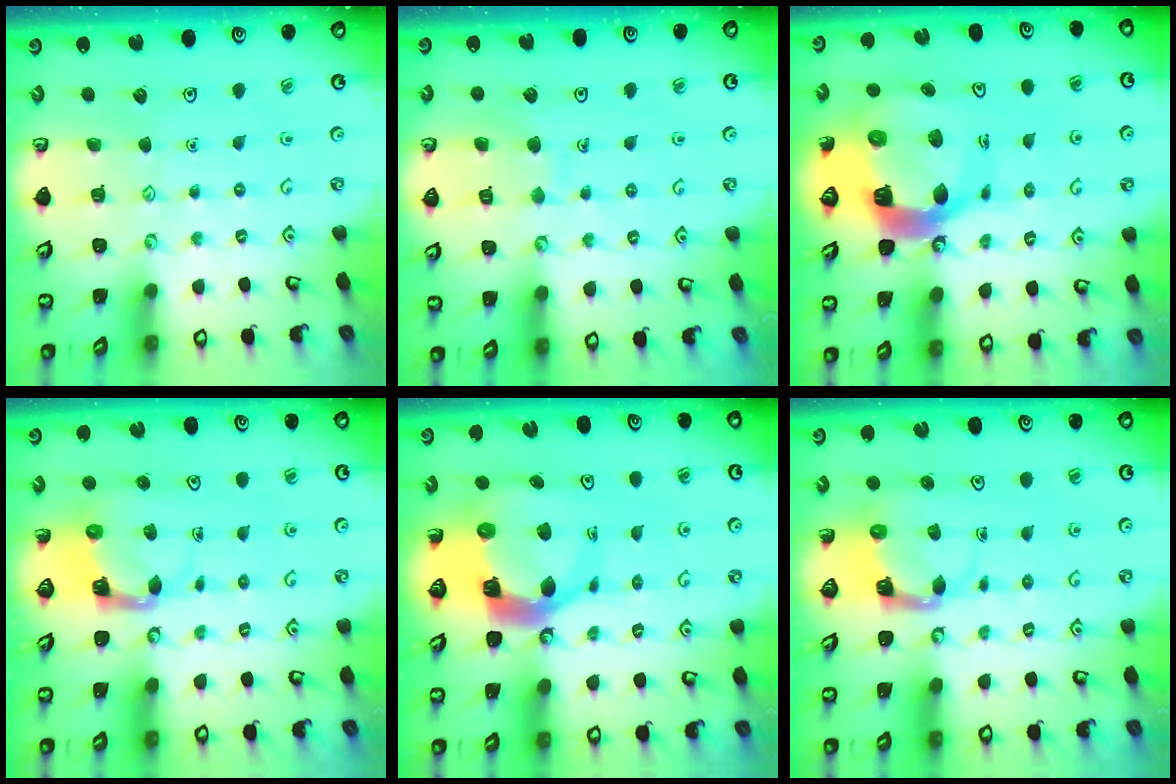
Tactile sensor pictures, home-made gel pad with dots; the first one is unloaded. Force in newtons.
{"total": 6.2, "press": 6.1, "slide": 0.7}
{"total": 14.2, "press": 14.1, "slide": 1.9}
{"total": 3.9, "press": 3.8, "slide": 0.7}
{"total": 8.8, "press": 8.7, "slide": 1.1}
{"total": 3.9, "press": 3.9, "slide": 0.6}